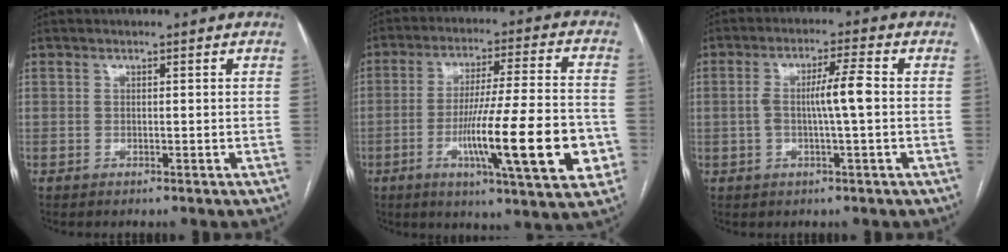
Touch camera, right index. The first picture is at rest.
{"total": 19.4, "force": [-5.7, 1.5, 18.5], "torque": [-0.264, -0.010, -0.084]}
{"total": 5.7, "force": [-0.3, 0.1, 5.7], "torque": [-0.106, 0.011, -0.004]}